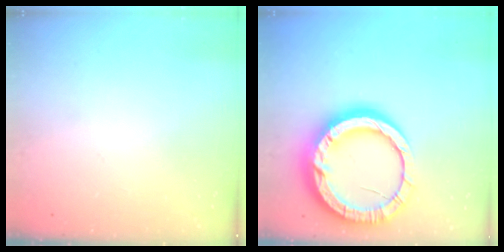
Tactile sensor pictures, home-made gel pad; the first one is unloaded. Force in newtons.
{"total": 21.5, "press": 21.5, "slide": 1.8}